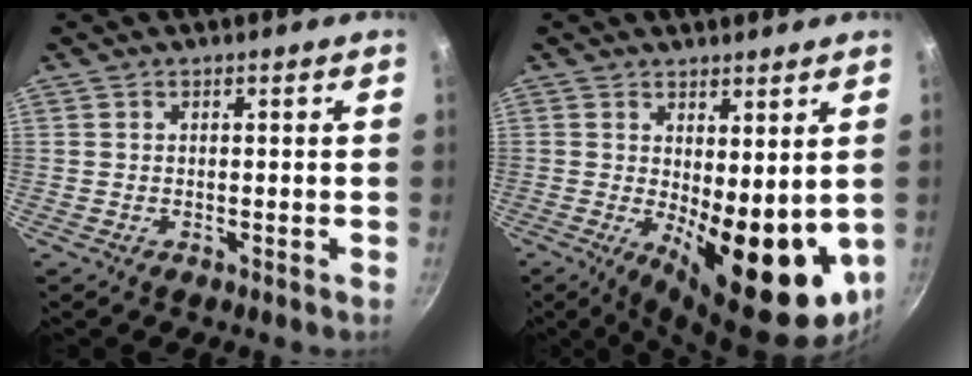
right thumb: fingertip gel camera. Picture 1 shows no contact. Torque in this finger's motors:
{"motor_torque": [0.03, 2.13, 0.36, -0.04, 0.33]}